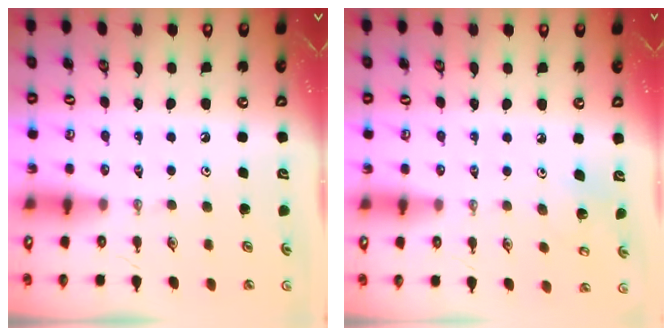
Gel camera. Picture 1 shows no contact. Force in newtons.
{"total": 5.1, "press": 5.1, "slide": 0.4}